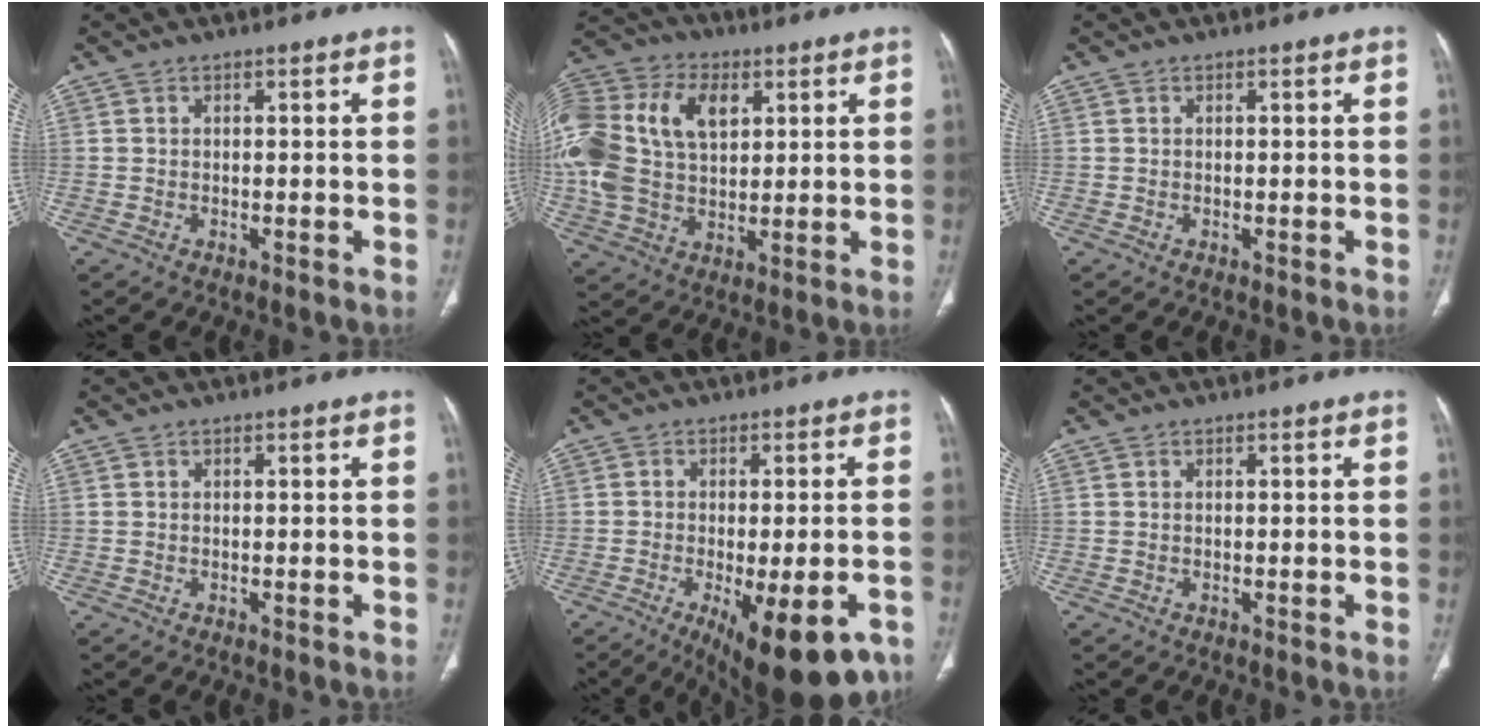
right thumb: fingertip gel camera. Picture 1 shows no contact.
{"total": 23.2, "force": [5.7, 15.3, 16.5], "torque": [-0.371, 0.029, 0.105]}
{"total": 0.0}
{"total": 0.0}
{"total": 16.7, "force": [-8.4, 6.2, 13.1], "torque": [-0.143, 0.003, -0.108]}
{"total": 0.0}